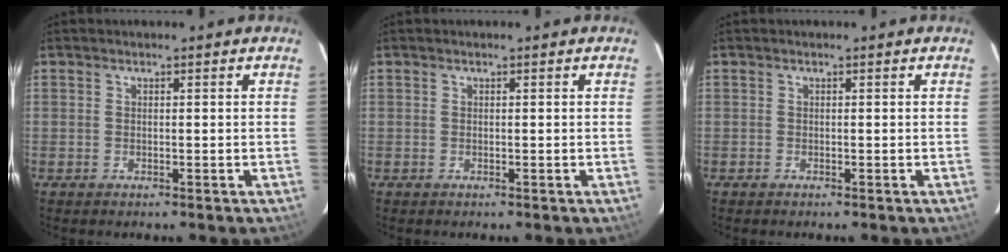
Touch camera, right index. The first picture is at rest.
{"total": 0.0}
{"total": 0.0}